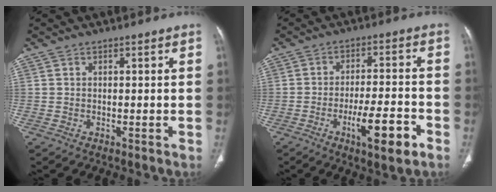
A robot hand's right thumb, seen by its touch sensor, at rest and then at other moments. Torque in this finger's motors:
{"motor_torque": [3.06, 1.81, 0.71, -0.85, 0.00]}